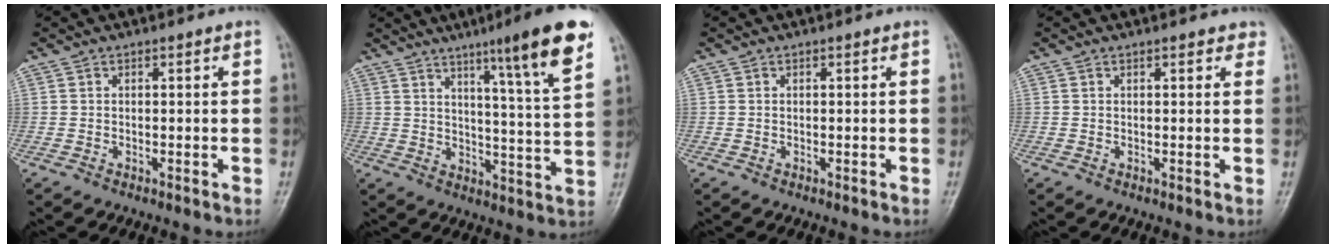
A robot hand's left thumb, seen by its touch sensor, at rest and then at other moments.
{"total": 14.8, "force": [8.6, 0.2, 12.0], "torque": [-0.164, -0.042, 0.126]}
{"total": 0.0}
{"total": 2.0, "force": [1.6, 1.0, 0.9], "torque": [0.009, 0.000, 0.011]}